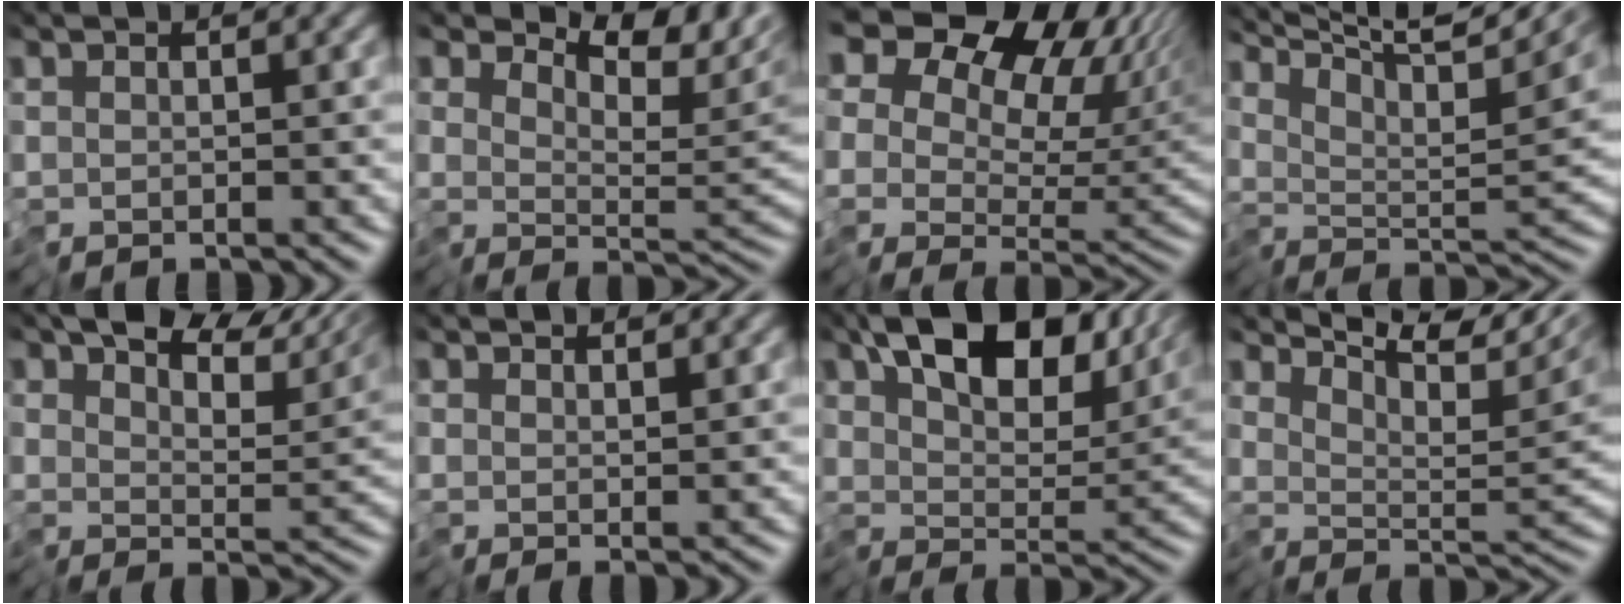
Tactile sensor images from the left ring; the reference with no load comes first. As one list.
[{"total": 5.7, "force": [5.2, 0.8, 2.3], "torque": [-0.024, 0.000, 0.087]}, {"total": 17.6, "force": [8.7, 11.5, 10.1], "torque": [-0.206, 0.058, 0.143]}, {"total": 11.6, "force": [9.0, 1.5, 7.1], "torque": [-0.116, 0.018, 0.125]}, {"total": 8.5, "force": [7.0, 2.5, 4.2], "torque": [-0.067, 0.018, 0.119]}, {"total": 1.4, "force": [1.2, -0.7, -0.3], "torque": [0.003, 0.011, 0.026]}, {"total": 10.4, "force": [5.8, 5.1, 7.0], "torque": [-0.112, 0.011, 0.100]}, {"total": 7.6, "force": [6.5, 0.7, 4.0], "torque": [-0.052, 0.010, 0.106]}]